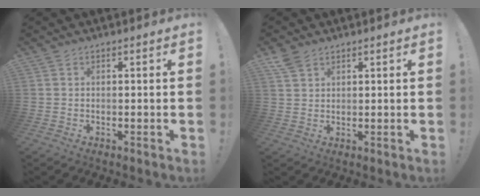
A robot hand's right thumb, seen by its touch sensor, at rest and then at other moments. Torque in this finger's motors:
{"motor_torque": [-0.21, 0.23, 0.06, 0.01, 0.04]}